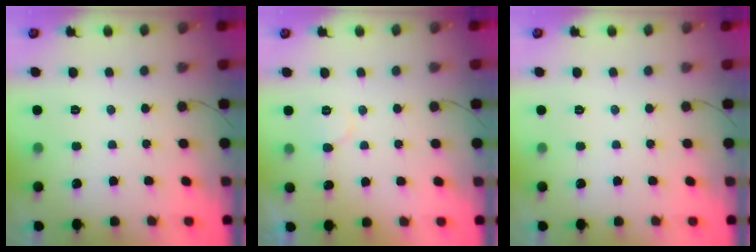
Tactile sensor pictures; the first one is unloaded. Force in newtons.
{"total": 5.9, "press": 5.9, "slide": 0.4}
{"total": 0.0}